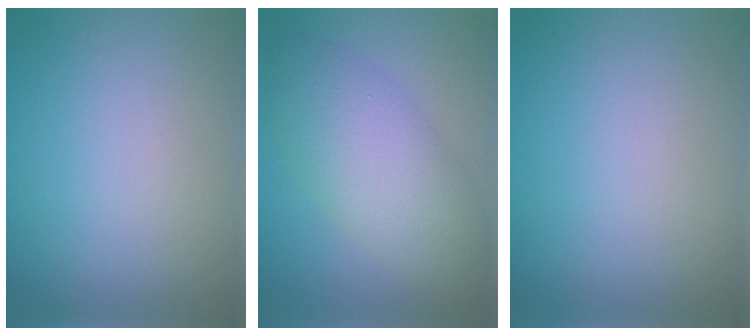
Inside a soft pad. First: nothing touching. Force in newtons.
{"total": 6.6, "press": 6.6, "slide": 0.1}
{"total": 0.0}